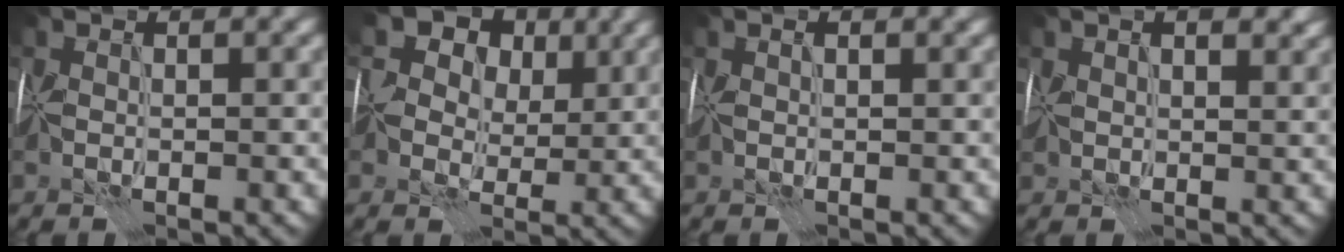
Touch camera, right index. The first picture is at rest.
{"total": 8.5, "force": [3.8, 6.3, 4.3], "torque": [-0.061, 0.017, 0.042]}
{"total": 1.4, "force": [0.6, 0.5, 1.2], "torque": [-0.021, 0.004, 0.011]}
{"total": 6.5, "force": [3.1, 3.7, 4.3], "torque": [-0.065, 0.020, 0.042]}